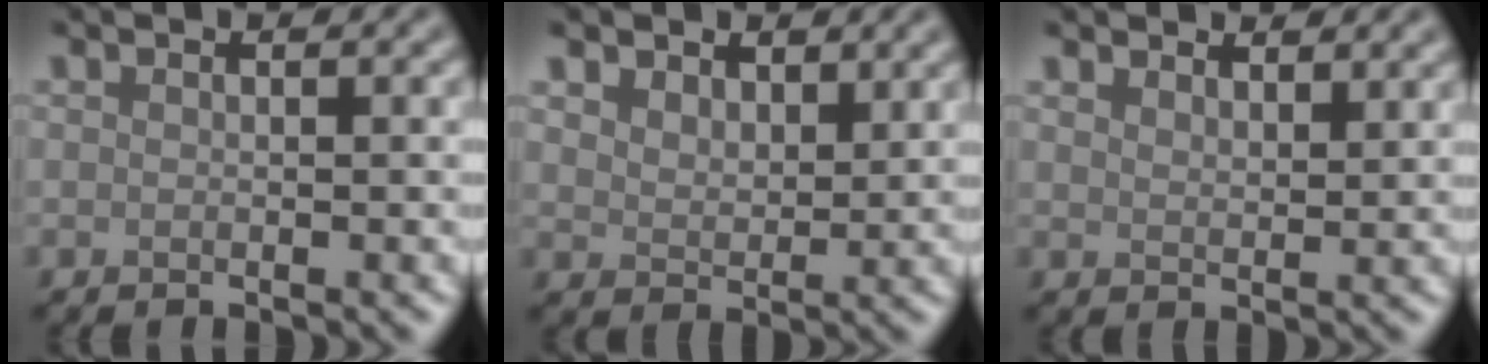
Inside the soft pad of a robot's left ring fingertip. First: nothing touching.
{"total": 3.4, "force": [2.5, 2.0, 1.3], "torque": [-0.035, -0.005, 0.041]}
{"total": 3.1, "force": [2.9, 0.9, 0.9], "torque": [-0.019, 0.004, 0.043]}